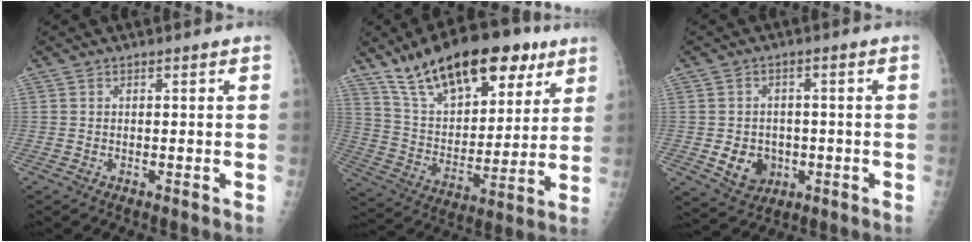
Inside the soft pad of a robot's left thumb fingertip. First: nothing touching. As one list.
[{"total": 24.1, "force": [15.1, 11.2, 15.0], "torque": [-0.208, -0.036, 0.258]}, {"total": 6.9, "force": [-1.5, 5.8, 3.4], "torque": [-0.030, 0.004, -0.015]}]